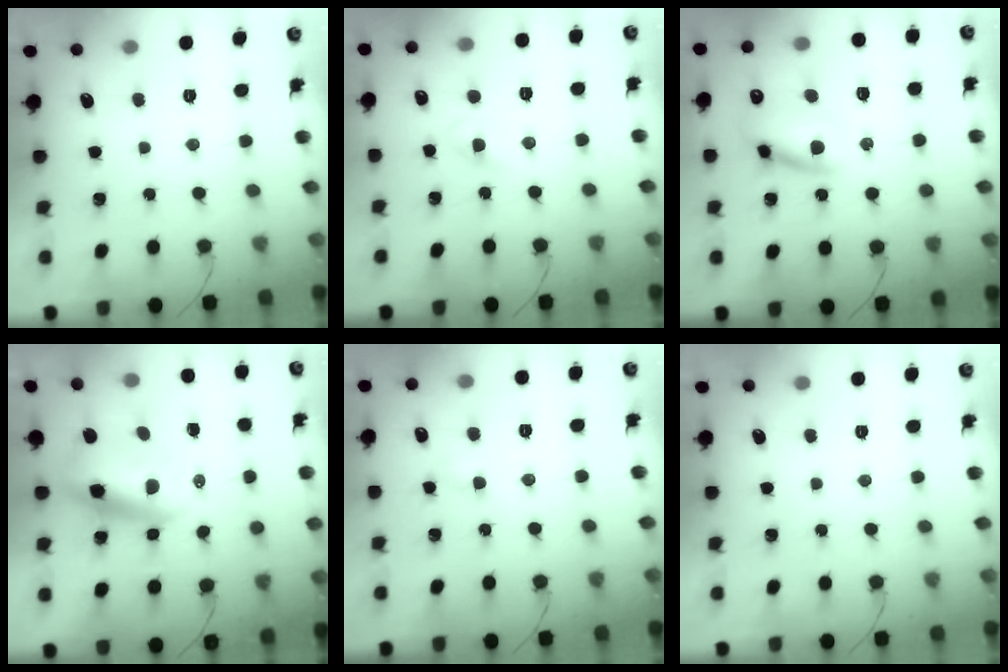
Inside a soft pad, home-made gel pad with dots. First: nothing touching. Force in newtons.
{"total": 1.9, "press": 1.7, "slide": 0.8}
{"total": 12.3, "press": 12.0, "slide": 2.3}
{"total": 9.5, "press": 9.3, "slide": 2.3}
{"total": 3.5, "press": 3.4, "slide": 1.1}
{"total": 0.0}